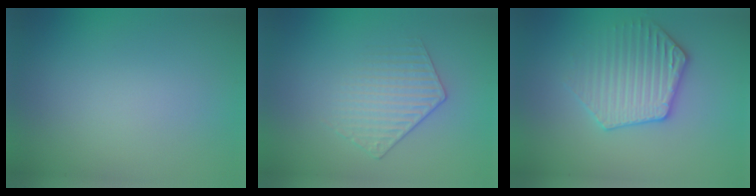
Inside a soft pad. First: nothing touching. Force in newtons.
{"total": 1.9, "press": 1.4, "slide": 1.3}
{"total": 3.6, "press": 3.5, "slide": 0.7}